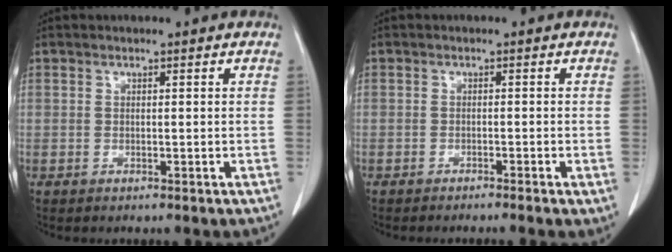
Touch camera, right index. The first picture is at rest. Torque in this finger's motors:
{"motor_torque": [-0.29, -0.26, -0.30, -0.06]}